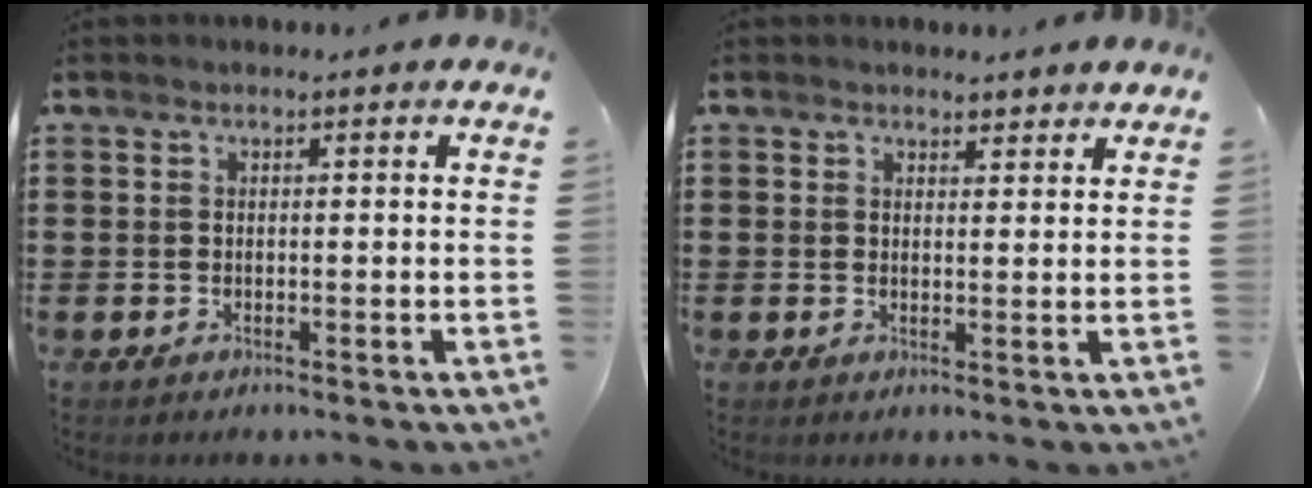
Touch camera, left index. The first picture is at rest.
{"total": 1.9, "force": [1.8, 0.5, 0.0], "torque": [0.002, -0.001, 0.034]}